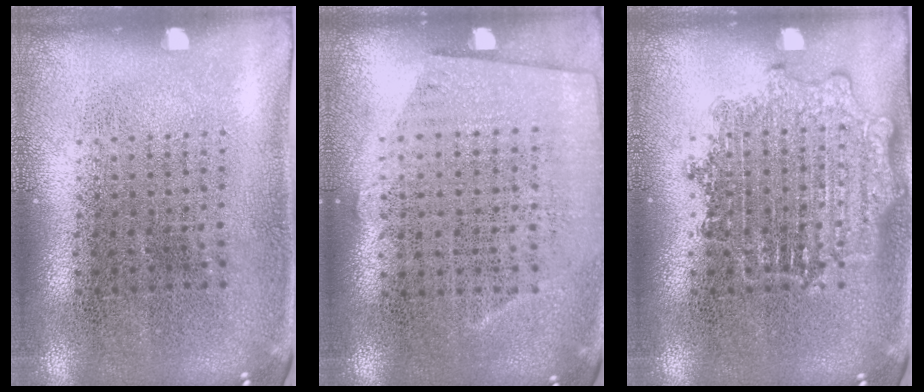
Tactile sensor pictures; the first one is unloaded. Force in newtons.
{"total": 0.6, "press": 0.2, "slide": 0.6}
{"total": 2.6, "press": 2.6, "slide": 0.4}